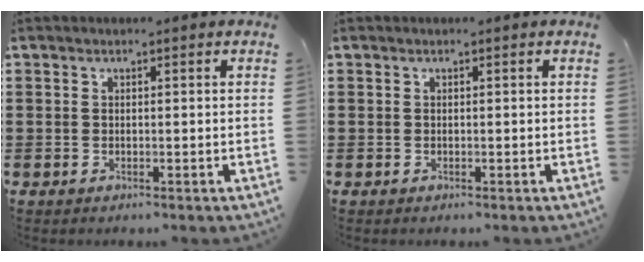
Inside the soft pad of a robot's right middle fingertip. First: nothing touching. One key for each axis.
{"total": 0.0}